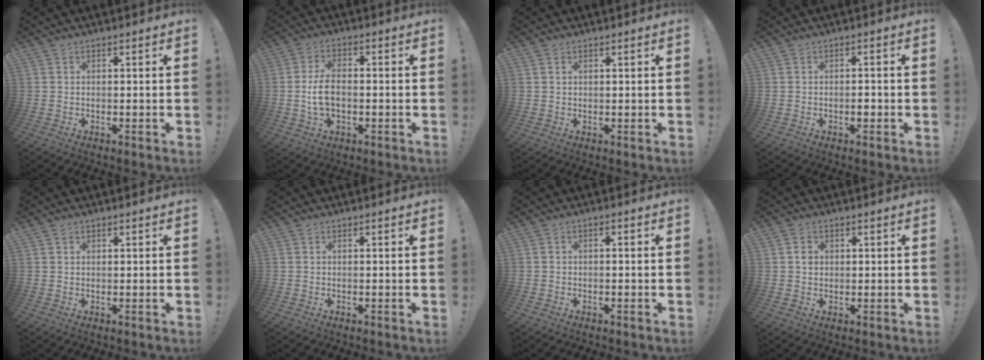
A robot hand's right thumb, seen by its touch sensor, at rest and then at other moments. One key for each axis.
{"total": 7.3, "fx": -0.7, "fy": 4.4, "fz": 5.8, "tx": -0.107, "ty": 0.006, "tz": -0.010}
{"total": 0.6, "fx": 0.3, "fy": 0.4, "fz": 0.3, "tx": -0.001, "ty": -0.001, "tz": 0.004}
{"total": 1.9, "fx": -0.6, "fy": 1.1, "fz": 1.4, "tx": -0.013, "ty": 0.003, "tz": -0.011}
{"total": 0.7, "fx": 0.5, "fy": 0.6, "fz": 0.0, "tx": 0.003, "ty": -0.001, "tz": 0.009}
{"total": 0.0}
{"total": 1.5, "fx": -1.3, "fy": 0.2, "fz": 0.7, "tx": -0.009, "ty": 0.004, "tz": -0.023}
{"total": 2.1, "fx": 0.2, "fy": 1.8, "fz": 1.0, "tx": -0.005, "ty": -0.001, "tz": 0.000}